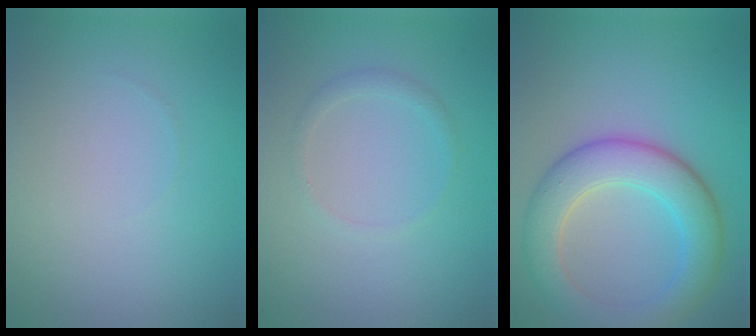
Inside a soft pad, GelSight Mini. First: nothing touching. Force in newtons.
{"total": 1.1, "press": 1.0, "slide": 0.1}
{"total": 6.5, "press": 6.5, "slide": 0.3}